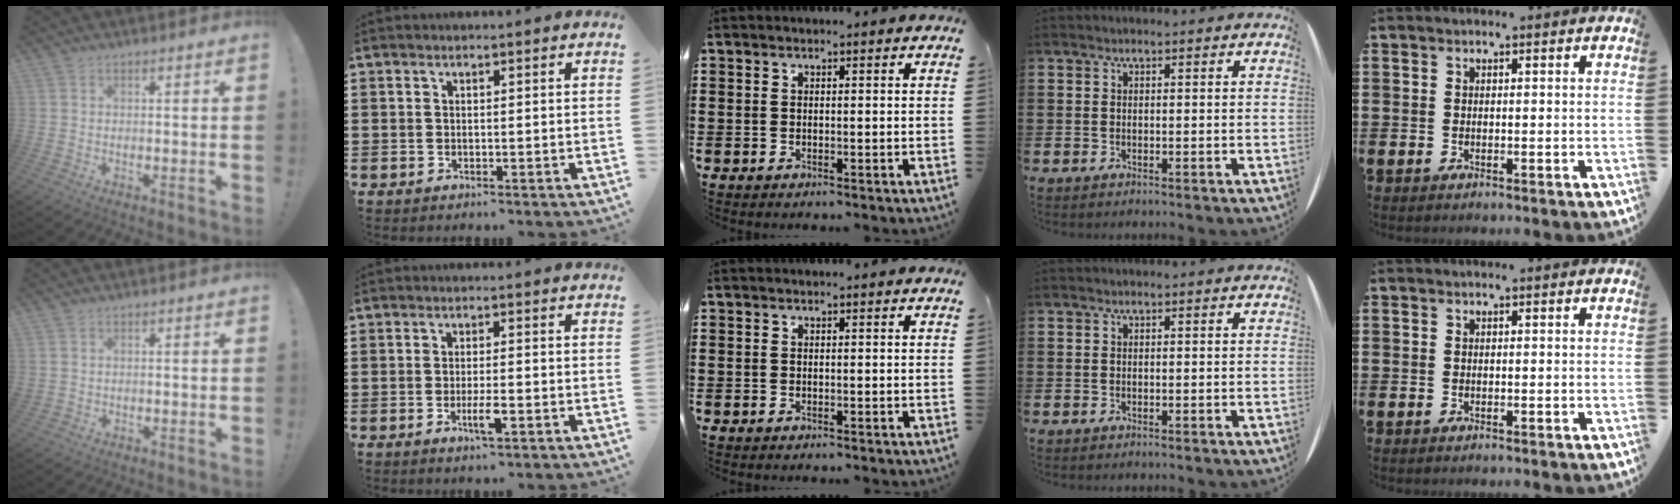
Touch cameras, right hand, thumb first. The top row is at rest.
{"thumb": {"total": 1.2, "force": [0.5, 0.9, 0.5], "torque": [-0.010, 0.003, 0.011]}, "index": {"total": 3.4, "force": [-1.4, 0.6, 3.1], "torque": [-0.066, -0.005, -0.028]}}